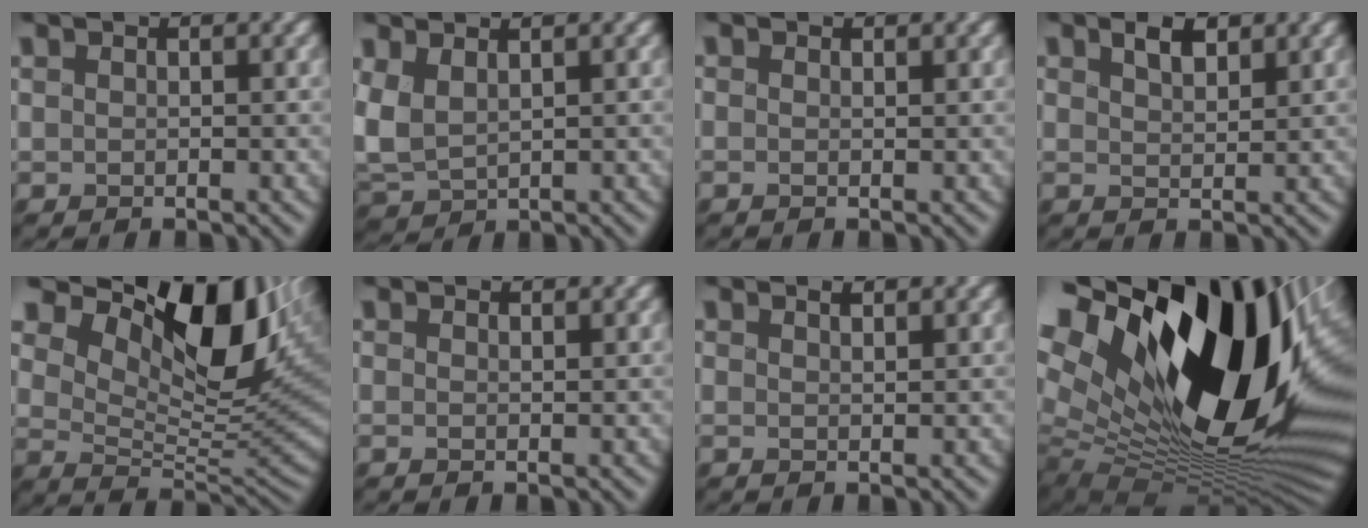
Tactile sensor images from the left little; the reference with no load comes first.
{"total": 3.7, "force": [0.6, 2.0, 3.1], "torque": [-0.077, 0.004, 0.002]}
{"total": 0.0}
{"total": 1.8, "force": [1.0, 0.8, 1.3], "torque": [-0.027, -0.003, 0.016]}
{"total": 13.1, "force": [6.4, 6.2, 9.5], "torque": [-0.160, 0.006, 0.107]}
{"total": 0.0}
{"total": 0.5, "force": [0.3, 0.0, 0.4], "torque": [-0.010, -0.005, 0.002]}
{"total": 21.9, "force": [4.7, 12.6, 17.3], "torque": [-0.294, -0.019, 0.094]}